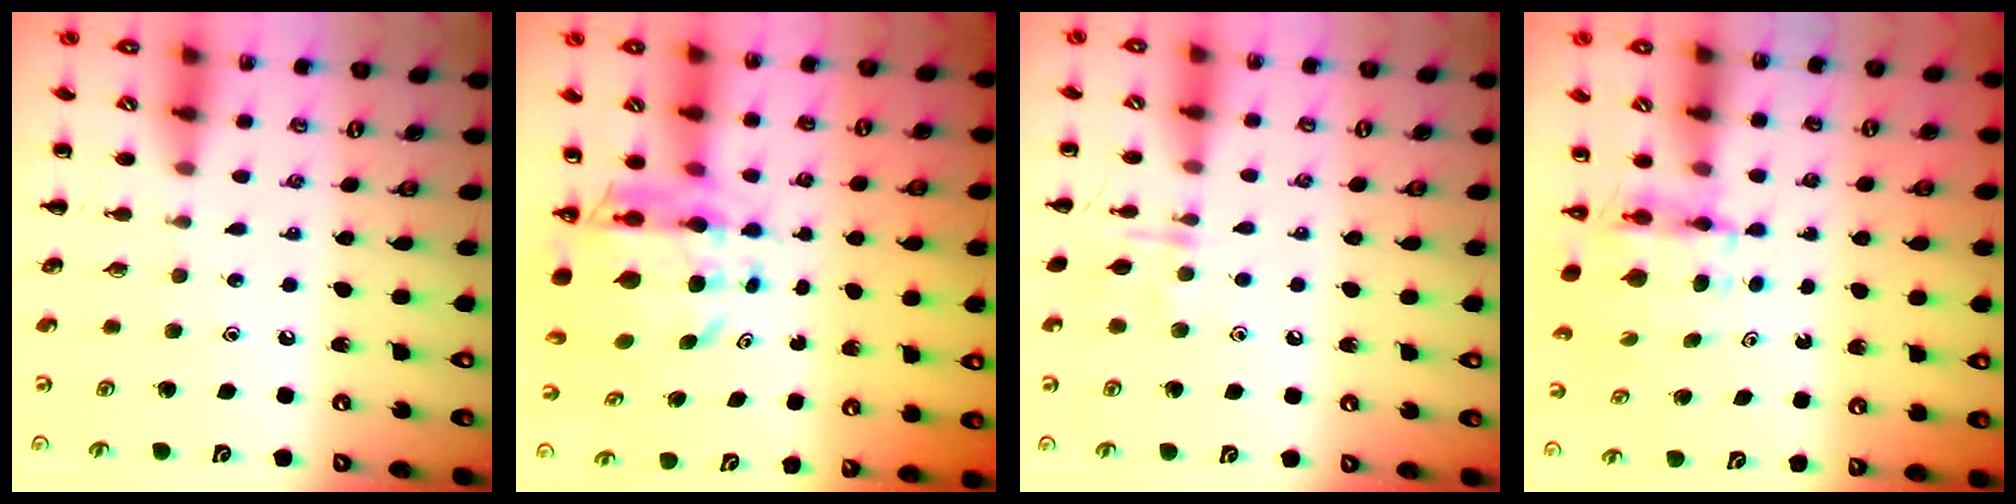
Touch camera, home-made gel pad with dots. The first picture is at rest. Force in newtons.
{"total": 9.2, "press": 8.7, "slide": 3.0}
{"total": 7.4, "press": 7.3, "slide": 0.8}
{"total": 3.9, "press": 3.9, "slide": 0.3}